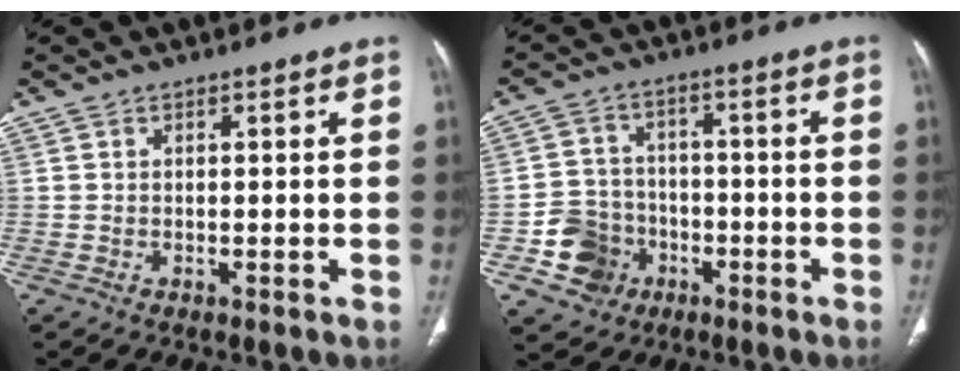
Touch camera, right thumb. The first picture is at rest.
{"total": 8.7, "force": [-3.5, 7.7, 1.9], "torque": [-0.004, 0.027, -0.054]}